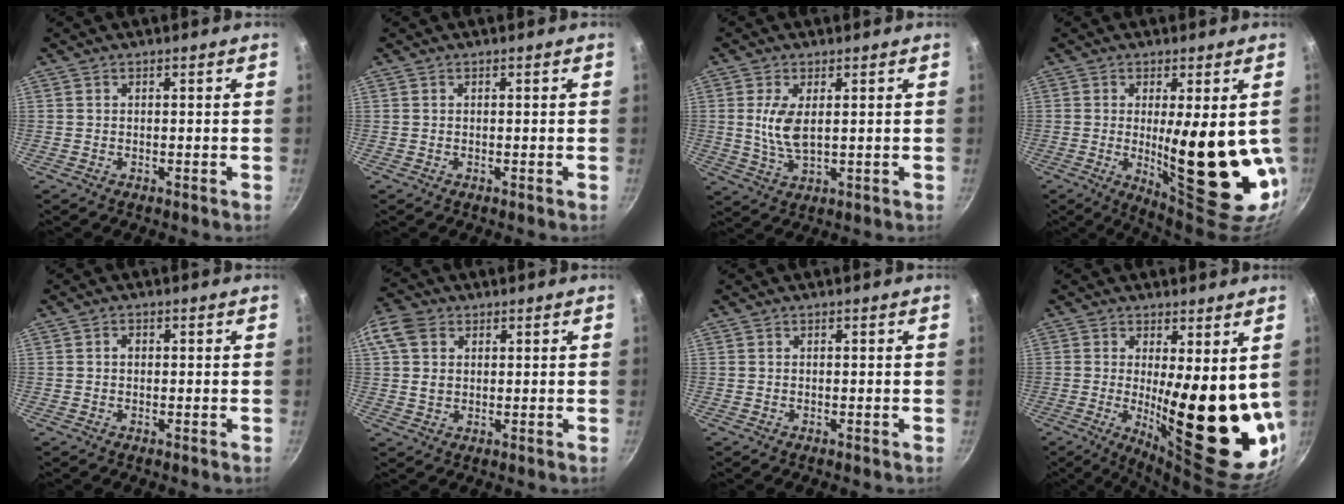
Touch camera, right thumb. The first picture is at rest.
{"total": 0.0}
{"total": 6.3, "force": [1.1, 2.9, 5.5], "torque": [-0.107, -0.009, 0.025]}
{"total": 18.1, "force": [-0.8, 5.4, 17.2], "torque": [-0.231, -0.030, 0.008]}
{"total": 1.3, "force": [0.1, 1.0, 0.7], "torque": [-0.011, 0.004, 0.001]}
{"total": 7.6, "force": [2.4, 5.7, 4.4], "torque": [-0.079, -0.001, 0.036]}
{"total": 0.0}
{"total": 18.3, "force": [1.0, 5.7, 17.3], "torque": [-0.211, -0.049, 0.031]}